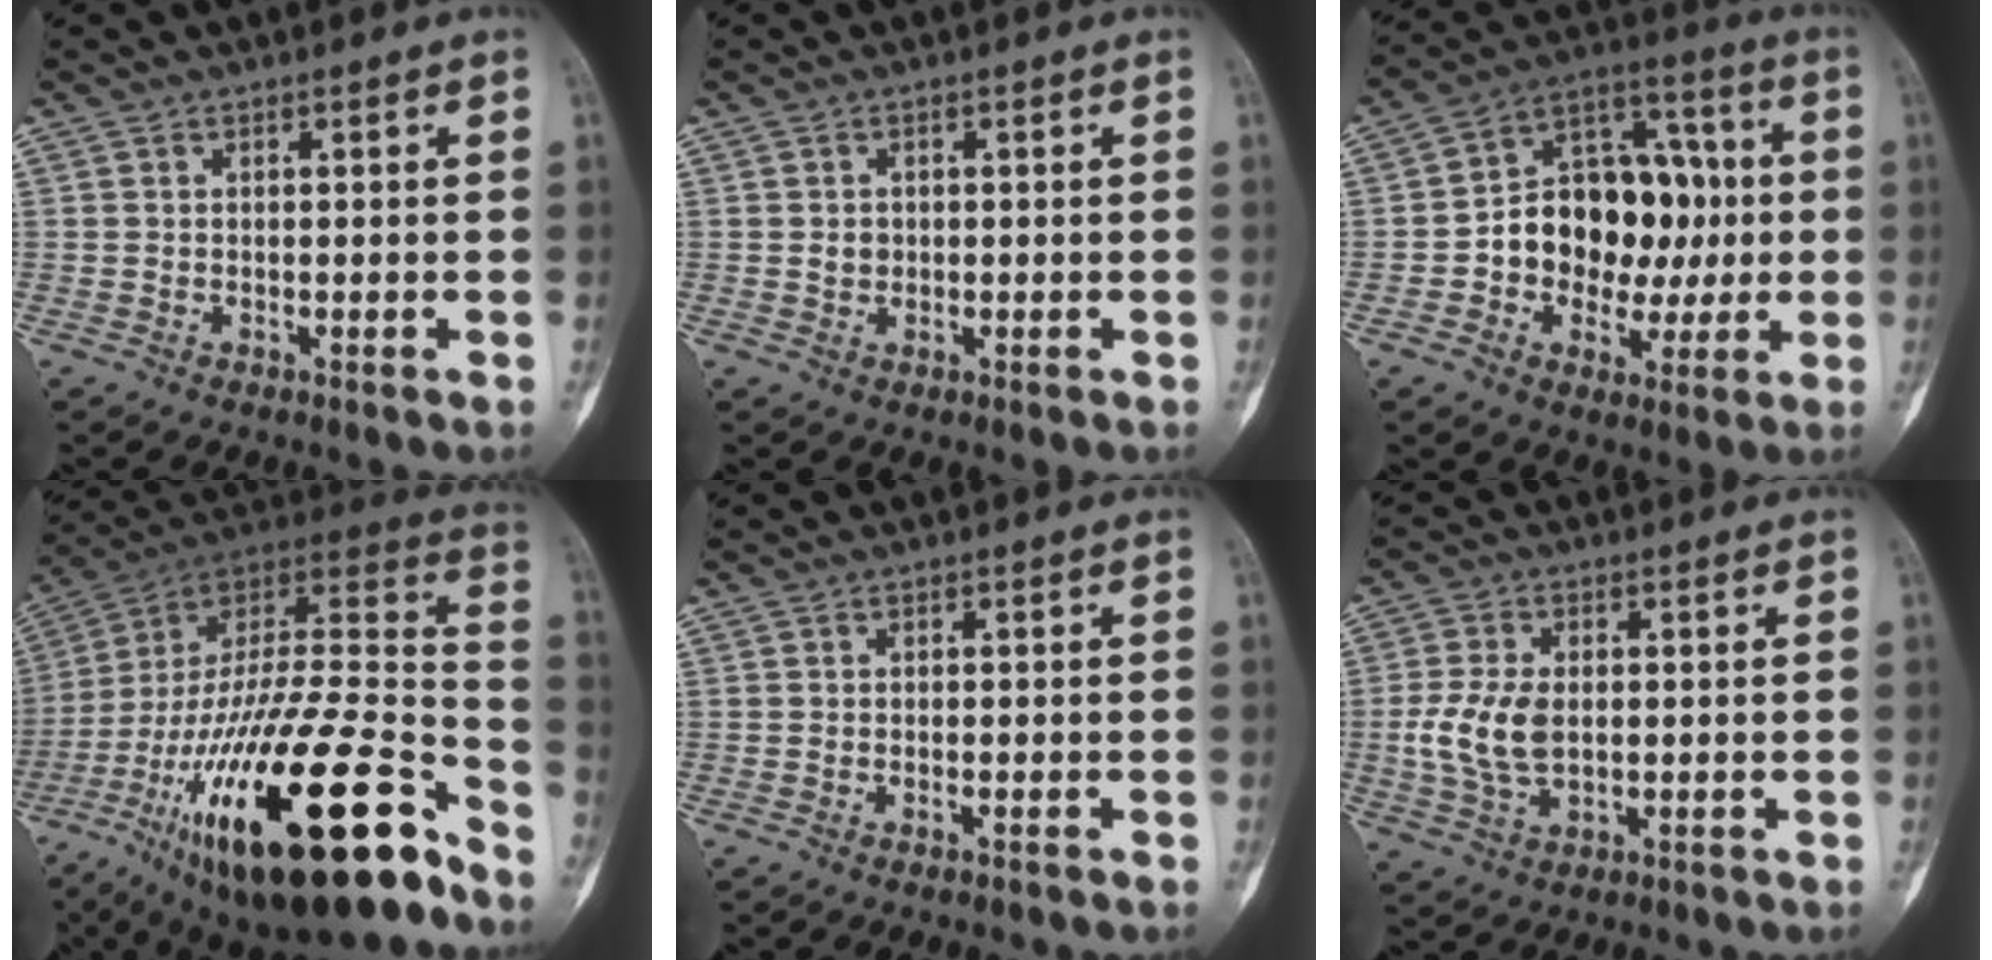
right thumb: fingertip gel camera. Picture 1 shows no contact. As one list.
[{"total": 1.7, "force": [0.0, 1.5, 0.8], "torque": [-0.007, 0.003, 0.003]}, {"total": 17.9, "force": [-0.7, 13.1, 12.3], "torque": [-0.134, 0.042, -0.008]}, {"total": 37.7, "force": [-20.6, 11.1, 29.6], "torque": [-0.471, 0.059, -0.338]}, {"total": 0.6, "force": [-0.4, 0.1, 0.4], "torque": [-0.013, 0.002, -0.005]}, {"total": 8.4, "force": [-0.2, 5.0, 6.8], "torque": [-0.147, 0.000, -0.002]}]